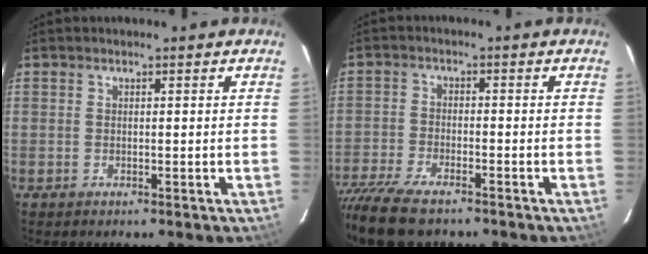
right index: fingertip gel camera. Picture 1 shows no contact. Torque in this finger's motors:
{"motor_torque": [1.26, -0.88, 0.49, 0.13]}